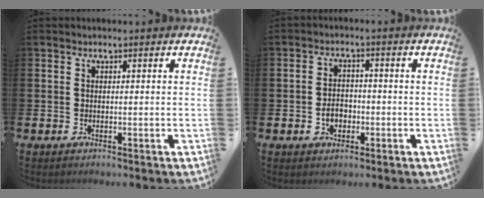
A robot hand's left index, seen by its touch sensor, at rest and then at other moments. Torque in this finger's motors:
{"motor_torque": [-0.01, 0.03, 0.17, 0.08]}